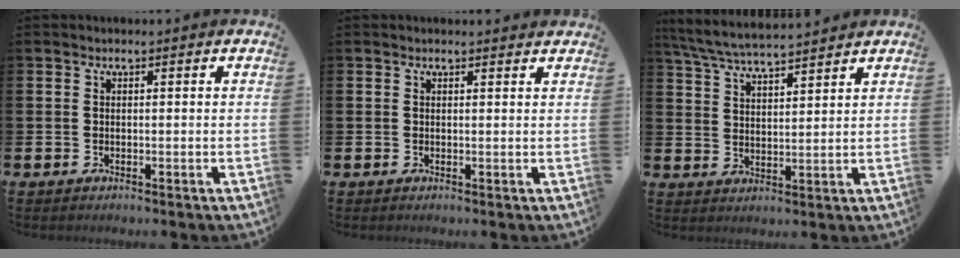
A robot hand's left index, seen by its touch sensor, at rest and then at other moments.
{"total": 0.5, "force": [0.5, 0.0, 0.1], "torque": [0.009, -0.005, 0.007]}
{"total": 5.9, "force": [5.7, 0.4, 1.5], "torque": [-0.051, -0.028, 0.103]}